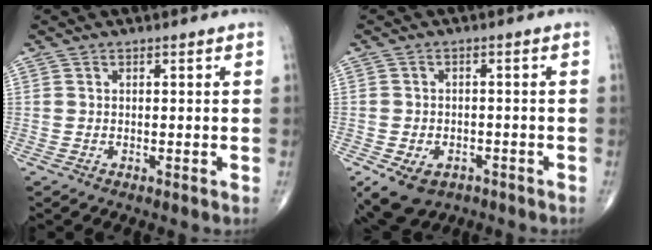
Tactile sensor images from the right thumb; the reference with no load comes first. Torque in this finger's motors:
{"motor_torque": [1.91, 1.99, 0.68, -0.57, 0.03]}